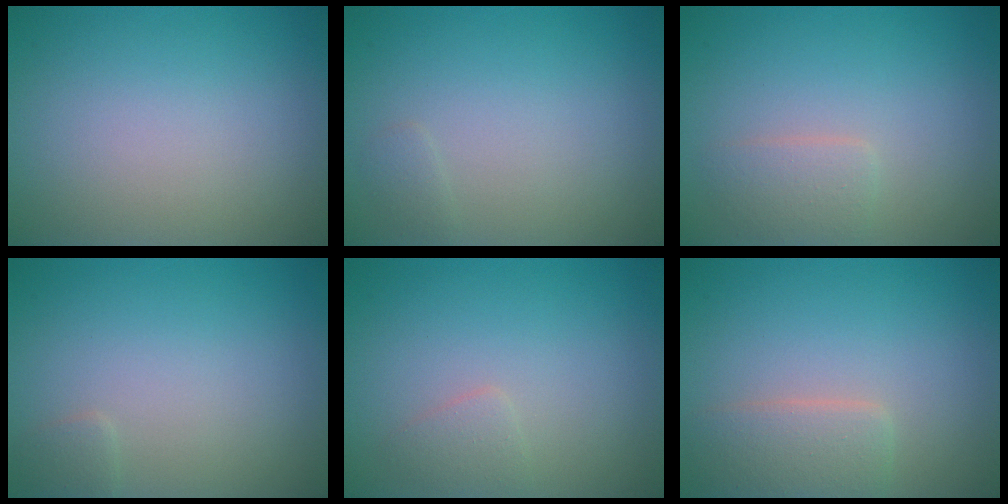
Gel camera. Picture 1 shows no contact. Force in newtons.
{"total": 0.6, "press": 0.6, "slide": 0.0}
{"total": 1.8, "press": 1.8, "slide": 0.0}
{"total": 0.8, "press": 0.8, "slide": 0.0}
{"total": 1.1, "press": 1.1, "slide": 0.0}
{"total": 2.8, "press": 2.8, "slide": 0.2}